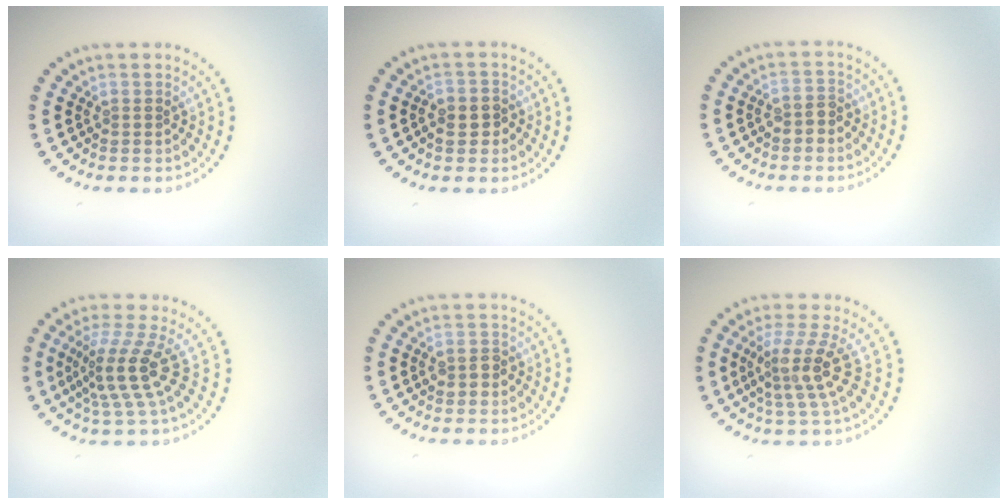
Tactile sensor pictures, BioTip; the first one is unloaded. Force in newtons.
{"total": 1.8, "press": 1.7, "slide": 0.5}
{"total": 1.7, "press": 1.5, "slide": 0.7}
{"total": 4.4, "press": 3.1, "slide": 3.1}
{"total": 1.6, "press": 1.6, "slide": 0.3}
{"total": 4.1, "press": 2.8, "slide": 2.9}